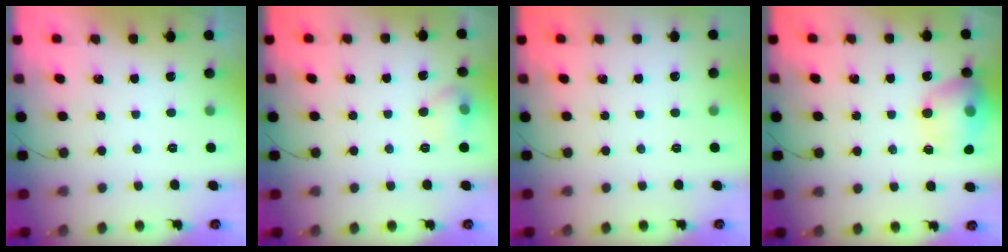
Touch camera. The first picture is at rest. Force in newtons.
{"total": 6.3, "press": 6.2, "slide": 1.4}
{"total": 0.0}
{"total": 15.3, "press": 15.1, "slide": 2.0}